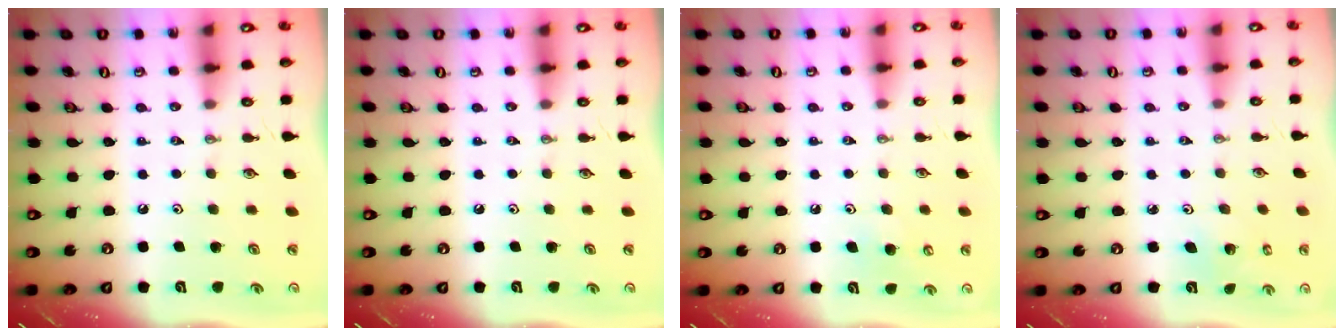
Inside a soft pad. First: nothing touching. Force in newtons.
{"total": 0.0}
{"total": 6.2, "press": 6.1, "slide": 0.6}
{"total": 2.2, "press": 2.2, "slide": 0.2}